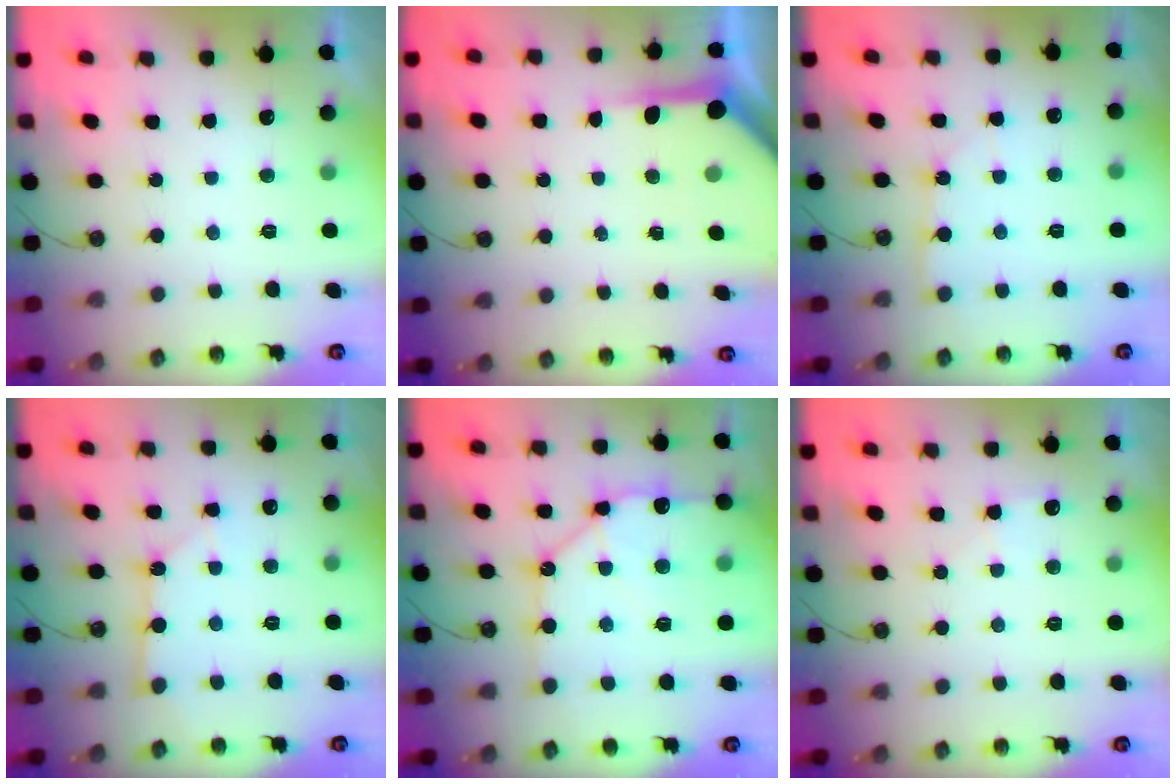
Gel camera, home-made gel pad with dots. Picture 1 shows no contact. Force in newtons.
{"total": 5.6, "press": 5.6, "slide": 0.2}
{"total": 4.1, "press": 4.0, "slide": 0.4}
{"total": 3.2, "press": 3.2, "slide": 0.2}
{"total": 15.3, "press": 15.2, "slide": 2.1}
{"total": 3.5, "press": 3.5, "slide": 0.5}